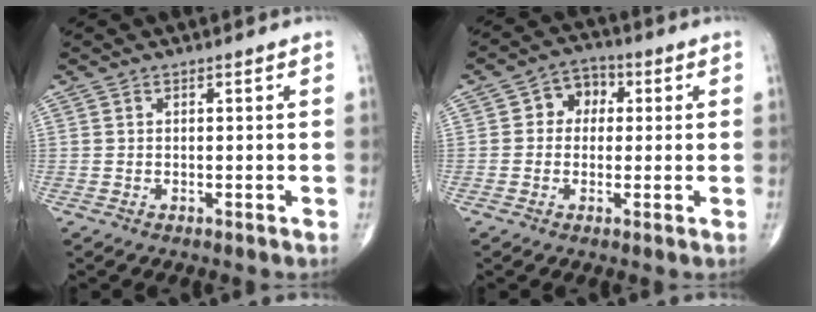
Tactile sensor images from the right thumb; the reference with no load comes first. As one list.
[{"total": 5.8, "force": [0.8, 4.8, 3.2], "torque": [-0.018, 0.016, 0.002]}]